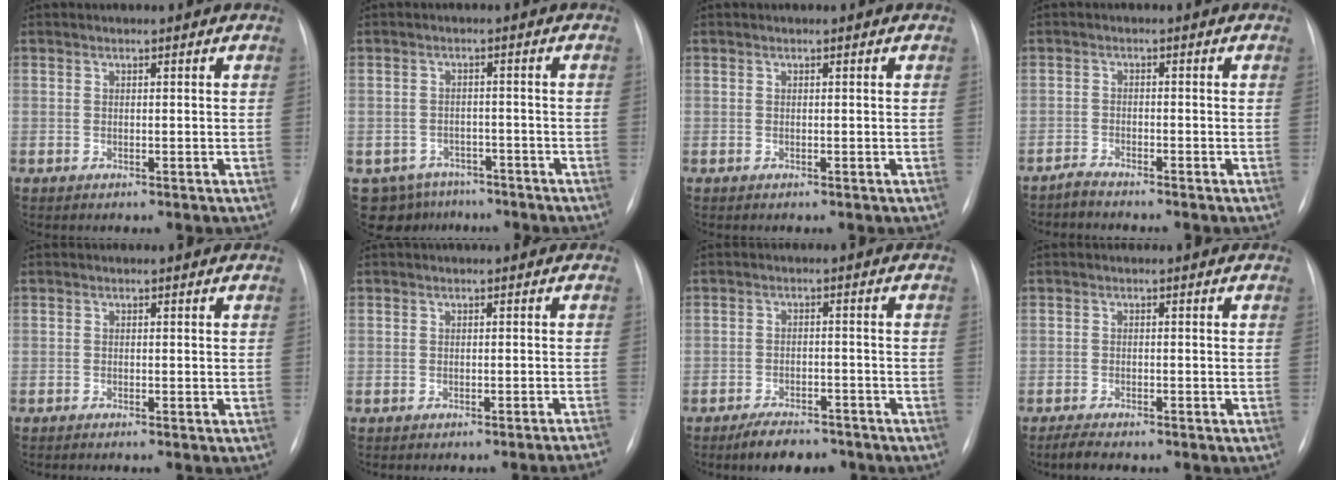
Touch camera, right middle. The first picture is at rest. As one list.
[{"total": 7.2, "force": [-5.5, 4.6, 0.7], "torque": [-0.010, 0.011, -0.072]}, {"total": 0.0}, {"total": 1.8, "force": [-1.8, -0.2, -0.1], "torque": [-0.004, -0.009, -0.035]}, {"total": 0.9, "force": [-0.7, -0.2, 0.4], "torque": [-0.009, -0.002, -0.011]}, {"total": 5.2, "force": [-4.8, -1.2, 1.6], "torque": [-0.005, -0.006, -0.055]}, {"total": 6.2, "force": [-5.0, 2.4, 2.7], "torque": [-0.045, -0.002, -0.077]}, {"total": 3.7, "force": [-3.1, 0.8, 1.9], "torque": [-0.038, -0.010, -0.044]}]